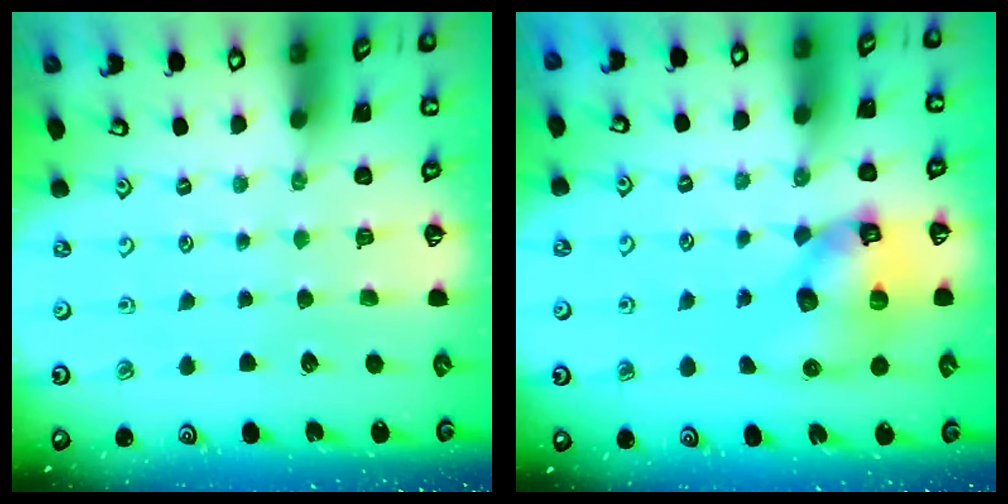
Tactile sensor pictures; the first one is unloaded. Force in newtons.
{"total": 11.8, "press": 11.7, "slide": 1.9}